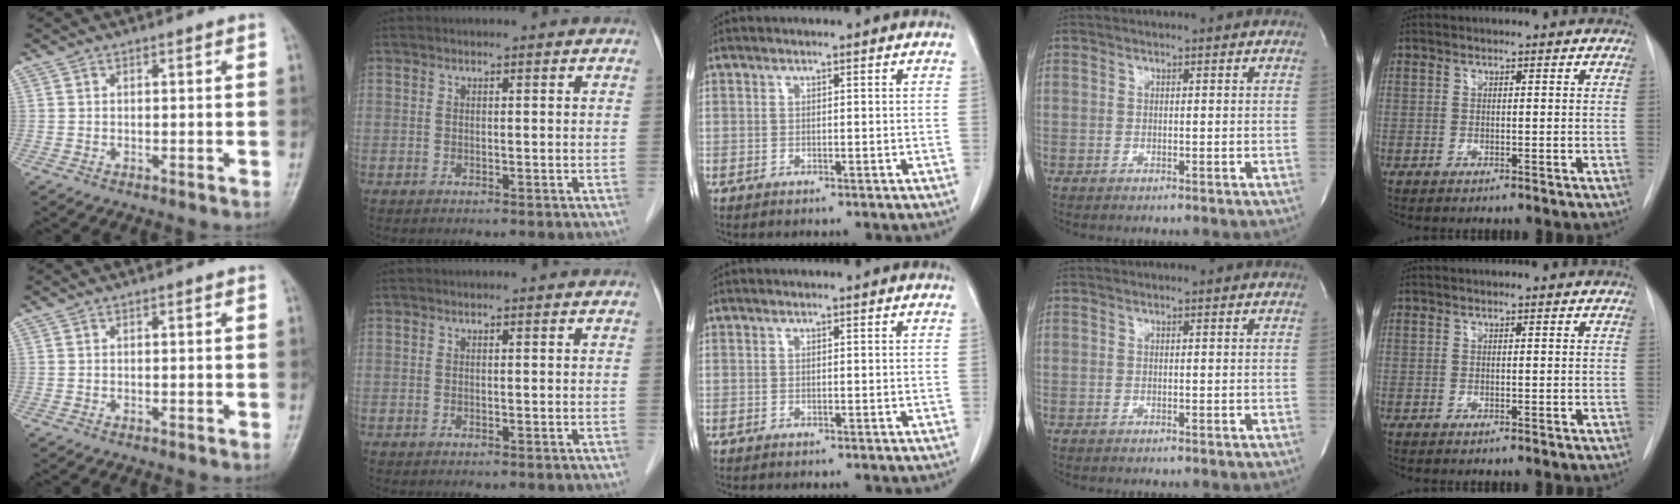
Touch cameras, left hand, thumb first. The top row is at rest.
{}